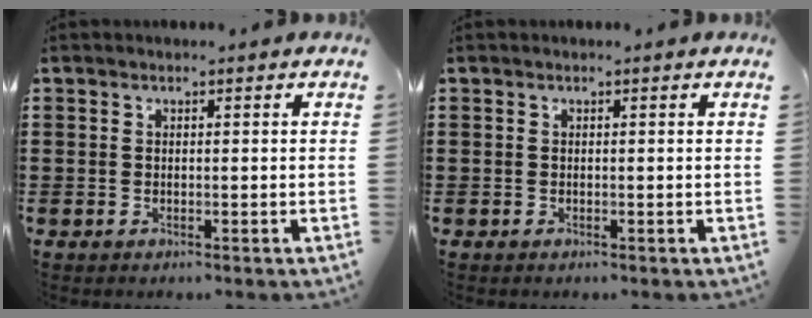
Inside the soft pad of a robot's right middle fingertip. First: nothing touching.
{"total": 0.0}